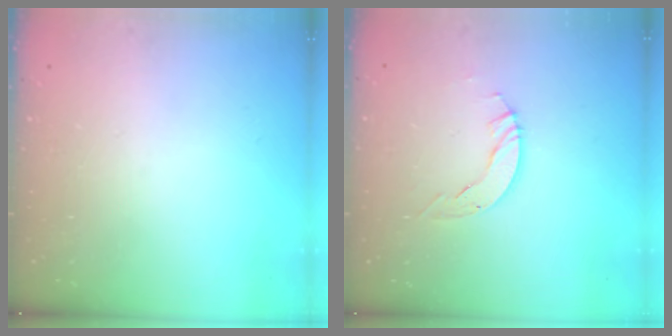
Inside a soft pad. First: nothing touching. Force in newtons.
{"total": 4.9, "press": 4.9, "slide": 0.5}